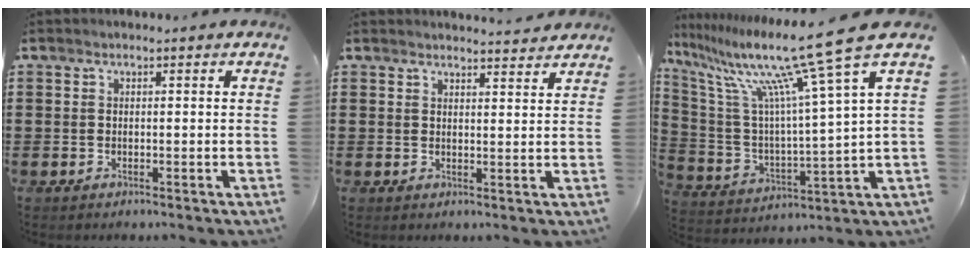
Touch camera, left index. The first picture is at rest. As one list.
[{"total": 2.6, "force": [2.6, -0.1, 0.2], "torque": [-0.011, -0.006, 0.049]}, {"total": 16.4, "force": [12.2, 0.1, 10.9], "torque": [-0.226, -0.081, 0.191]}]